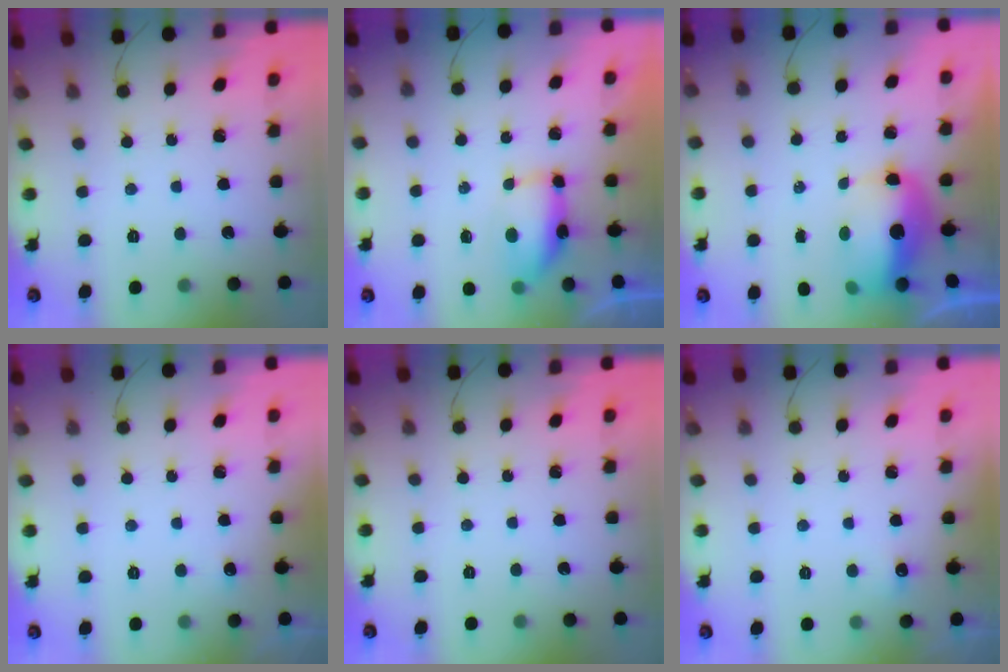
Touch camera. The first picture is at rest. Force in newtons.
{"total": 14.1, "press": 9.7, "slide": 10.3}
{"total": 12.2, "press": 12.0, "slide": 2.6}
{"total": 2.8, "press": 2.6, "slide": 1.2}
{"total": 0.0}
{"total": 3.8, "press": 3.6, "slide": 1.2}